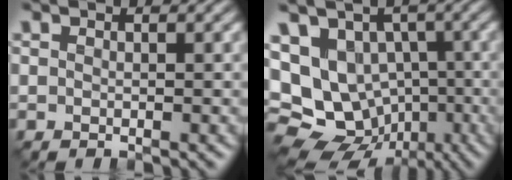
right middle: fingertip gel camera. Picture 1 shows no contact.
{"total": 16.8, "force": [-3.3, 14.5, 7.9], "torque": [-0.175, -0.007, -0.047]}